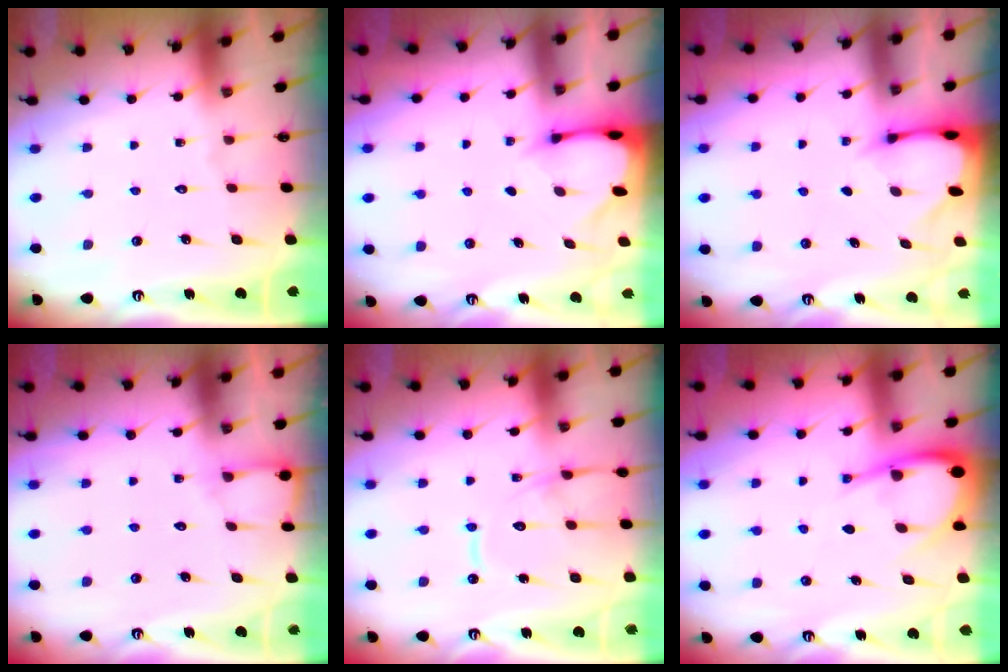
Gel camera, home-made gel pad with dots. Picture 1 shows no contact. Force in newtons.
{"total": 2.5, "press": 2.5, "slide": 0.0}
{"total": 2.5, "press": 2.5, "slide": 0.0}
{"total": 5.8, "press": 5.8, "slide": 0.5}
{"total": 12.8, "press": 12.8, "slide": 1.3}
{"total": 8.7, "press": 8.7, "slide": 1.0}